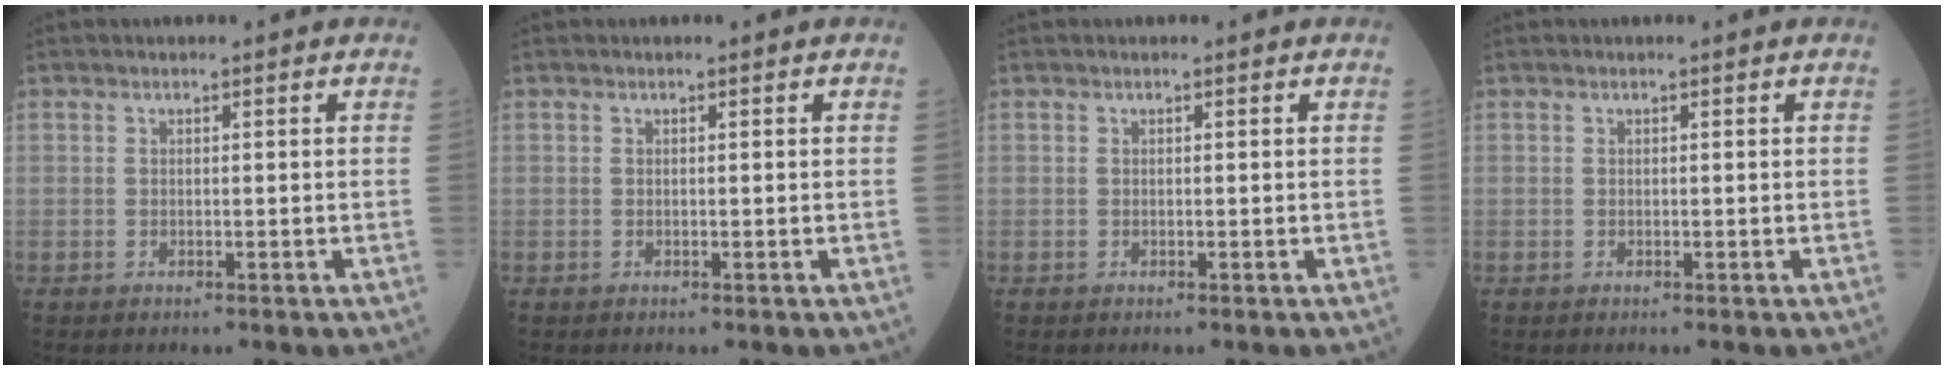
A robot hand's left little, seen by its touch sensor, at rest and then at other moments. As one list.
[{"total": 0.0}, {"total": 0.0}, {"total": 0.0}]